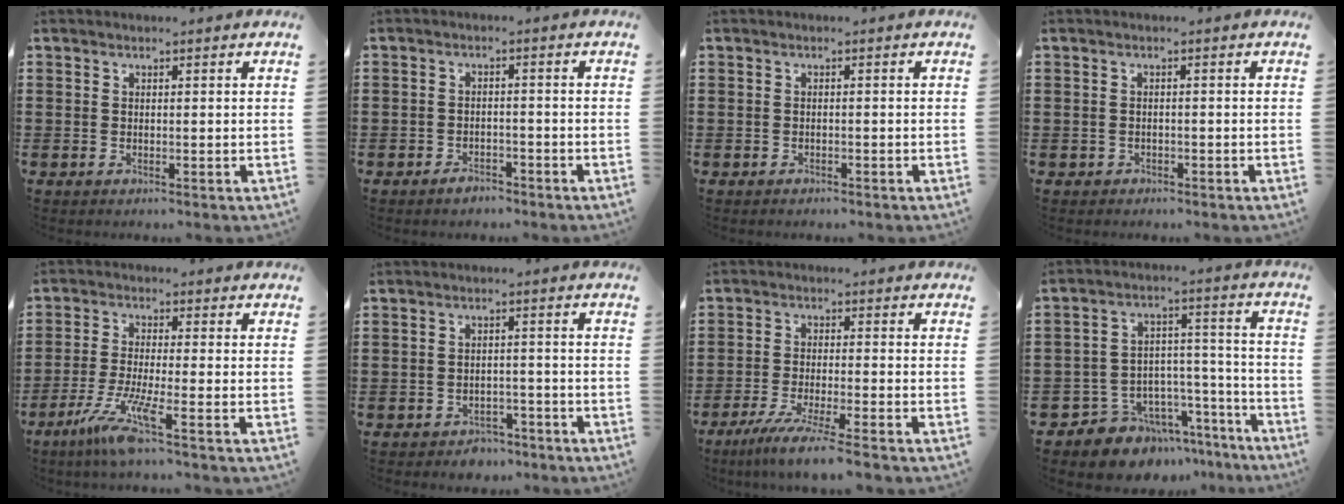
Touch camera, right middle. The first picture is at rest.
{"total": 2.0, "force": [-1.8, 0.8, 0.2], "torque": [-0.008, 0.003, -0.038]}
{"total": 0.7, "force": [-0.7, 0.3, 0.0], "torque": [-0.001, 0.001, -0.015]}
{"total": 0.8, "force": [-0.7, 0.5, 0.0], "torque": [-0.003, 0.002, -0.016]}
{"total": 6.9, "force": [-4.1, 0.1, 5.5], "torque": [-0.122, -0.019, -0.081]}
{"total": 2.6, "force": [-2.4, 0.9, -0.2], "torque": [-0.005, 0.003, -0.055]}
{"total": 5.5, "force": [-4.6, -0.4, 3.0], "torque": [-0.059, -0.018, -0.086]}
{"total": 8.1, "force": [-7.2, 3.7, -0.3], "torque": [-0.001, 0.020, -0.135]}